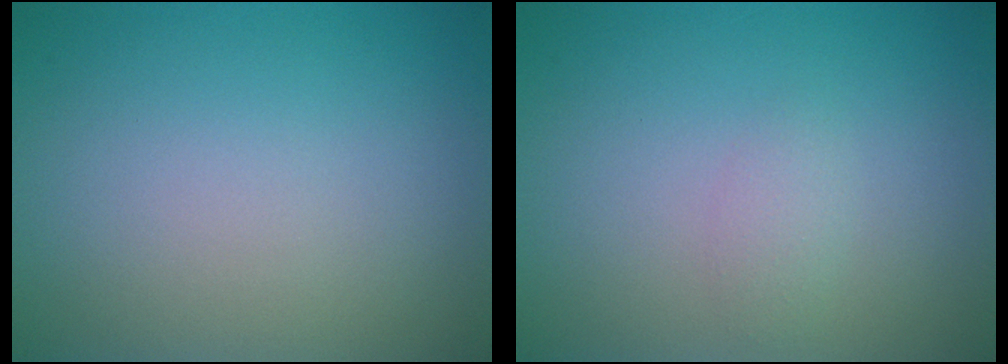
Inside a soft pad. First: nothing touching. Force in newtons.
{"total": 1.1, "press": 1.1, "slide": 0.0}